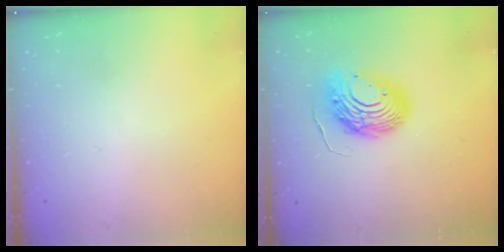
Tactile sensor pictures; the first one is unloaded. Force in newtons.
{"total": 12.5, "press": 12.4, "slide": 0.9}